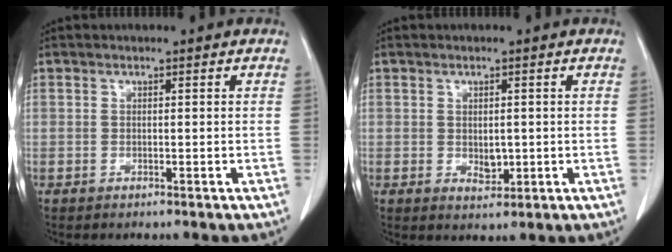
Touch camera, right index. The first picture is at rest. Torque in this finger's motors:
{"motor_torque": [0.17, 0.07, 0.11, 0.02]}